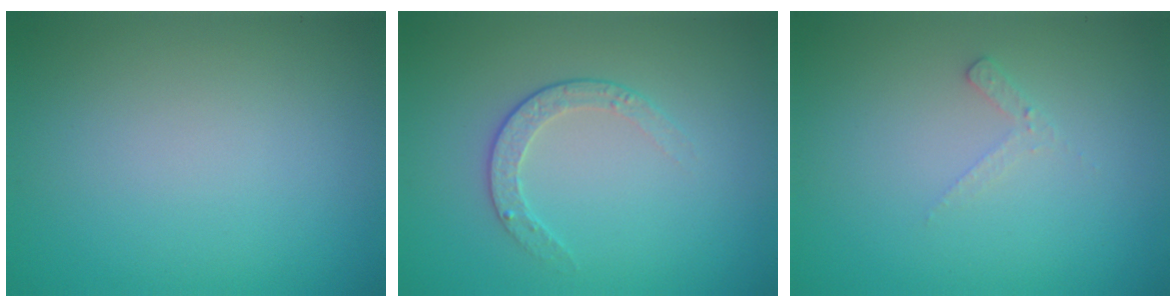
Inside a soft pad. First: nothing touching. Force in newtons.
{"total": 2.1, "press": 1.4, "slide": 1.5}
{"total": 1.2, "press": 1.1, "slide": 0.3}